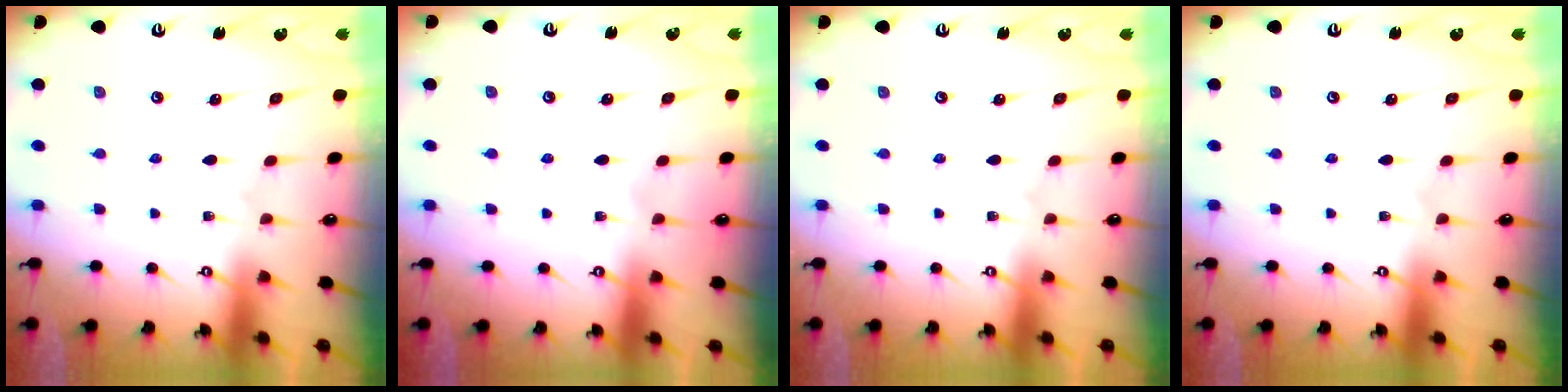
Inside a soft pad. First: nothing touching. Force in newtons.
{"total": 0.0}
{"total": 0.0}
{"total": 0.0}